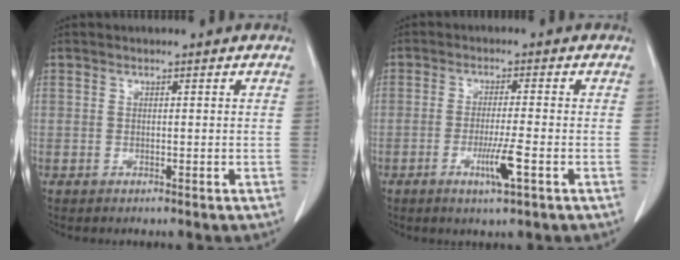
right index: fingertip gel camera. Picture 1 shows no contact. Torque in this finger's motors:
{"motor_torque": [-0.07, 0.11, 0.03, 0.02]}